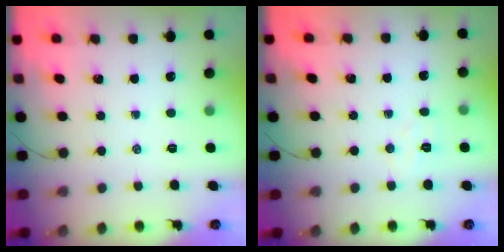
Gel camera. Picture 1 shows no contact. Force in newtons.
{"total": 3.5, "press": 3.4, "slide": 0.7}